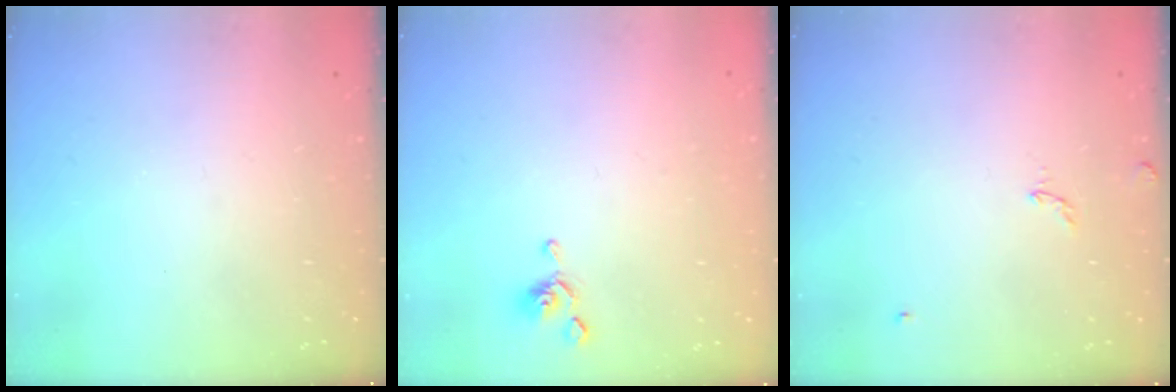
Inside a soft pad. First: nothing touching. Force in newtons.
{"total": 0.0}
{"total": 2.8, "press": 2.8, "slide": 0.3}